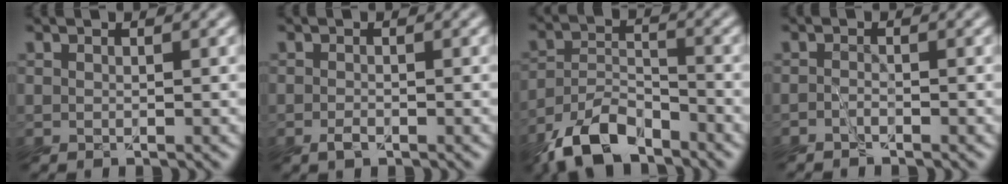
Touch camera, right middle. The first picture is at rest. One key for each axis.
{"total": 0.9, "fx": -0.7, "fy": 0.4, "fz": 0.4, "tx": -0.002, "ty": 0.000, "tz": -0.016}
{"total": 7.1, "fx": -5.9, "fy": 2.4, "fz": 3.1, "tx": -0.053, "ty": -0.006, "tz": -0.124}
{"total": 1.2, "fx": -1.1, "fy": 0.5, "fz": 0.4, "tx": -0.002, "ty": -0.002, "tz": -0.024}